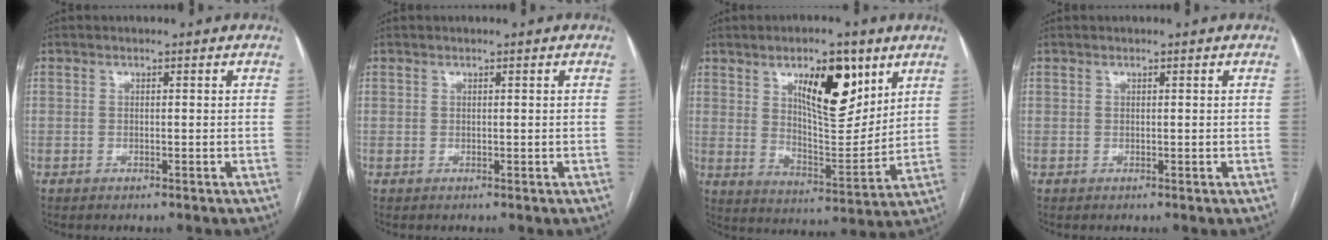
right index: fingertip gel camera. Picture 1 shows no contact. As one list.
[{"total": 0.0}, {"total": 13.7, "force": [6.8, 4.6, 10.9], "torque": [-0.169, -0.002, 0.118]}, {"total": 0.0}]